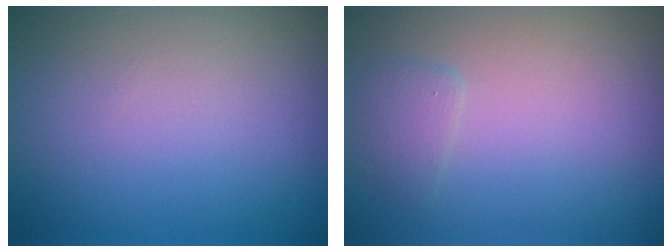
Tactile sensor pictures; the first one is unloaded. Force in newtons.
{"total": 1.1, "press": 1.1, "slide": 0.2}